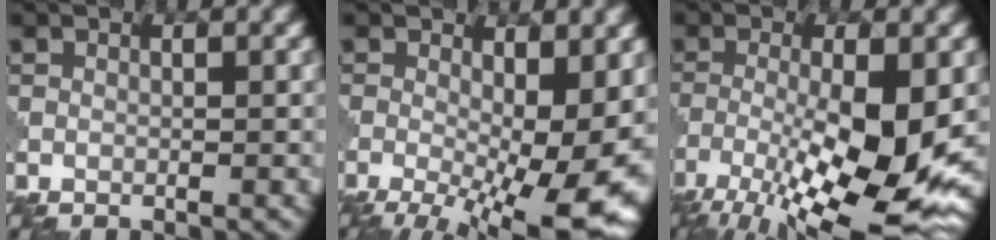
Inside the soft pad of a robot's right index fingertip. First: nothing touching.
{"total": 12.7, "force": [-2.6, 4.8, 11.5], "torque": [-0.179, -0.015, -0.030]}
{"total": 11.6, "force": [-4.5, 3.0, 10.3], "torque": [-0.192, -0.023, -0.076]}